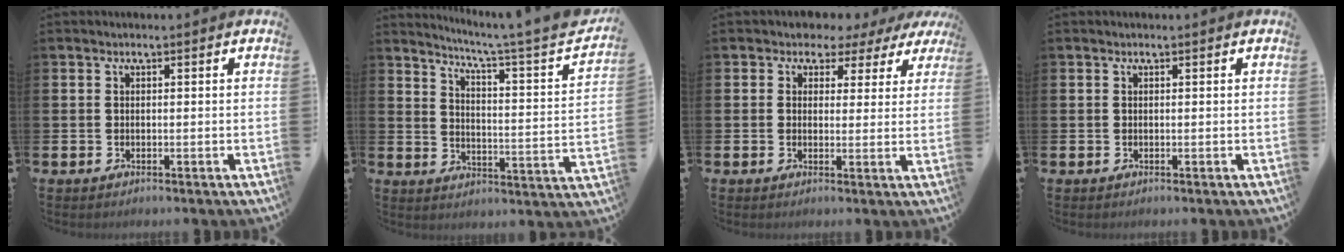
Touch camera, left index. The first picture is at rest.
{"total": 5.0, "force": [3.8, -0.9, 3.2], "torque": [-0.057, -0.052, 0.049]}
{"total": 2.5, "force": [1.3, 2.1, 0.1], "torque": [-0.017, -0.005, 0.016]}
{"total": 0.0}